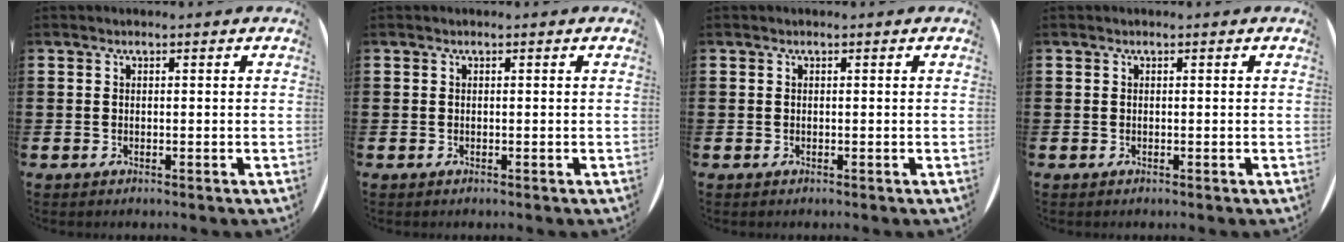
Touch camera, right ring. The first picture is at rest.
{"total": 0.0}
{"total": 0.0}
{"total": 0.0}